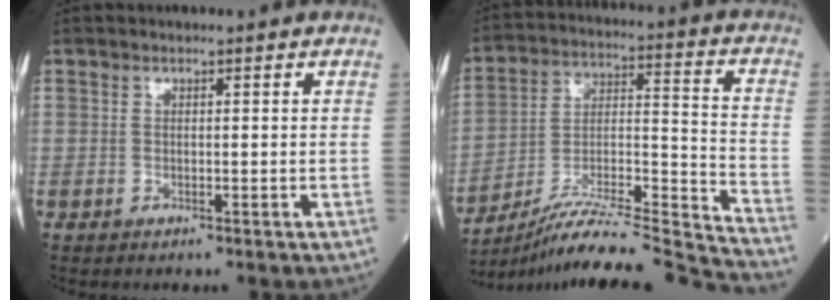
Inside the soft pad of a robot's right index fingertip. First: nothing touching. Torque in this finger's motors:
{"motor_torque": [-0.73, -0.46, 0.04, 0.02]}